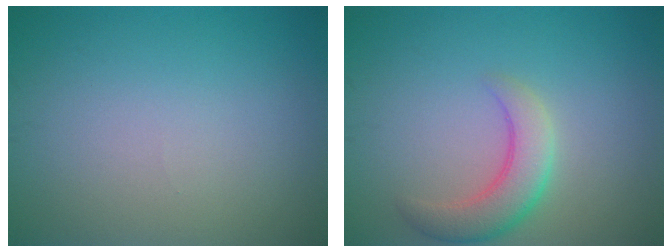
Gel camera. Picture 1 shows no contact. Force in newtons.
{"total": 3.9, "press": 3.9, "slide": 0.2}